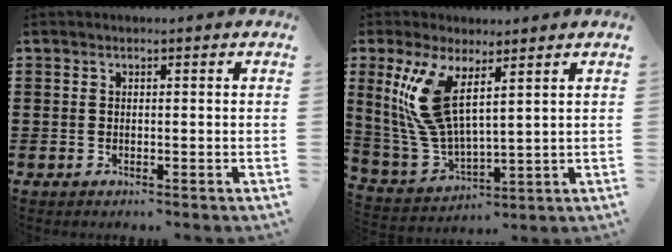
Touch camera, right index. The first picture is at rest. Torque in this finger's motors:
{"motor_torque": [1.05, -0.23, 0.76, 0.19]}